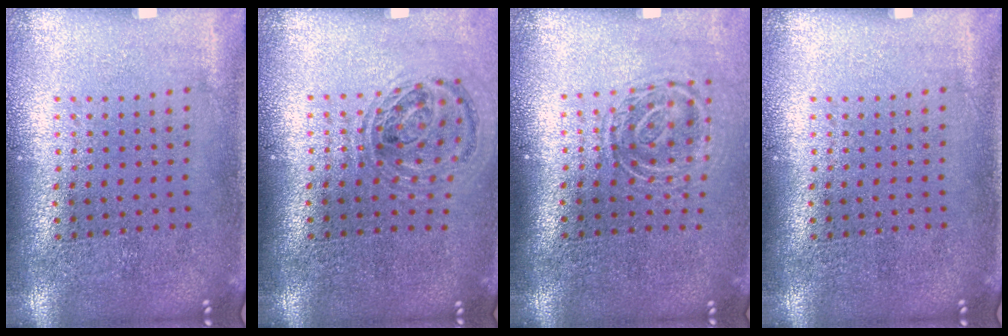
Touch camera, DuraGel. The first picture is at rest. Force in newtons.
{"total": 1.0, "press": 1.0, "slide": 0.1}
{"total": 1.7, "press": 1.2, "slide": 1.1}
{"total": 0.0}